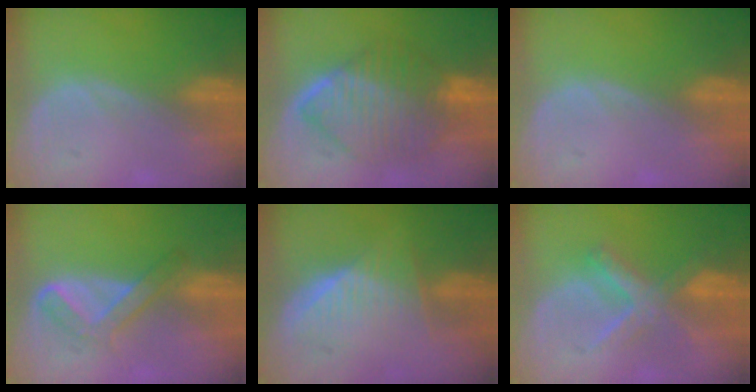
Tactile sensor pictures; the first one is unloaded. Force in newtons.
{"total": 10.0, "press": 9.9, "slide": 0.8}
{"total": 0.0}
{"total": 4.8, "press": 4.8, "slide": 0.9}
{"total": 6.1, "press": 6.1, "slide": 0.9}
{"total": 5.9, "press": 5.9, "slide": 0.8}